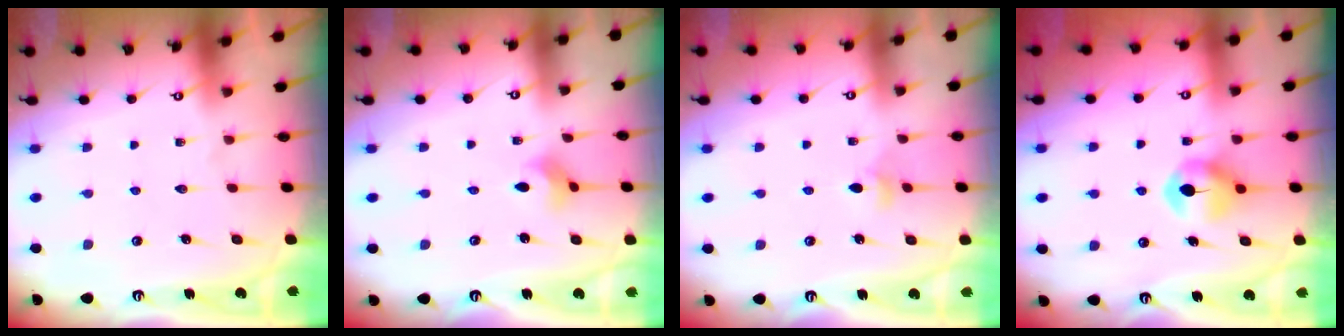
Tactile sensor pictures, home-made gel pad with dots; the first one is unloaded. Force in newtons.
{"total": 2.9, "press": 2.9, "slide": 0.4}
{"total": 3.7, "press": 3.6, "slide": 0.8}
{"total": 7.4, "press": 7.3, "slide": 0.3}